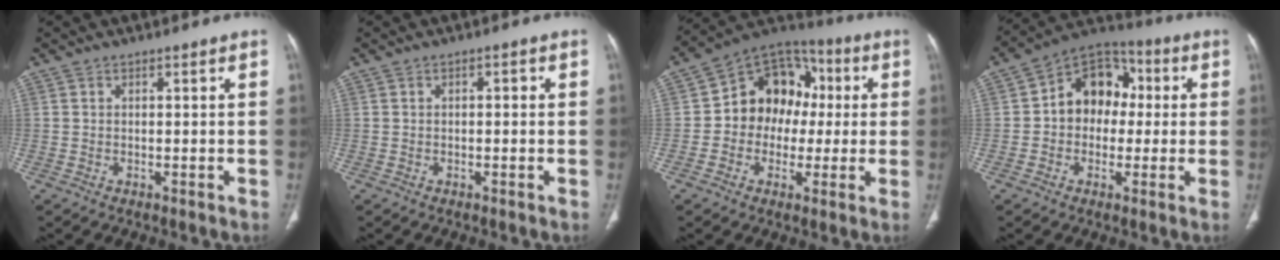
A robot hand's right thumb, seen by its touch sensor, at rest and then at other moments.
{"total": 1.0, "force": [0.1, 0.5, 0.9], "torque": [-0.008, 0.005, -0.002]}
{"total": 14.8, "force": [0.4, 12.1, 8.5], "torque": [-0.080, 0.037, -0.007]}
{"total": 12.7, "force": [0.9, 9.9, 7.9], "torque": [-0.078, 0.034, 0.000]}